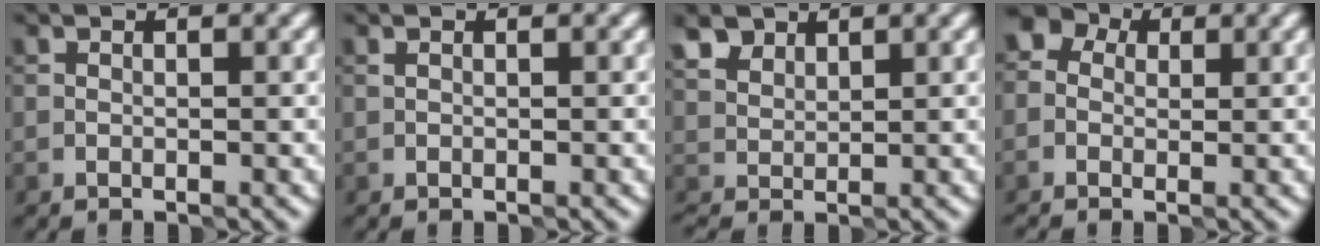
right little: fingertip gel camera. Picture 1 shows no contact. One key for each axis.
{"total": 0.0}
{"total": 2.3, "fx": 1.8, "fy": 1.2, "fz": 0.7, "tx": -0.022, "ty": 0.011, "tz": 0.040}
{"total": 3.7, "fx": 0.6, "fy": 3.3, "fz": 1.6, "tx": -0.015, "ty": 0.020, "tz": -0.021}